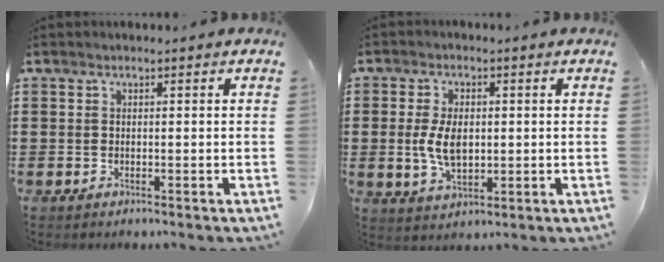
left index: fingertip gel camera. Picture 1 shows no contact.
{"total": 6.2, "force": [0.3, 3.5, 5.1], "torque": [-0.112, 0.001, -0.001]}